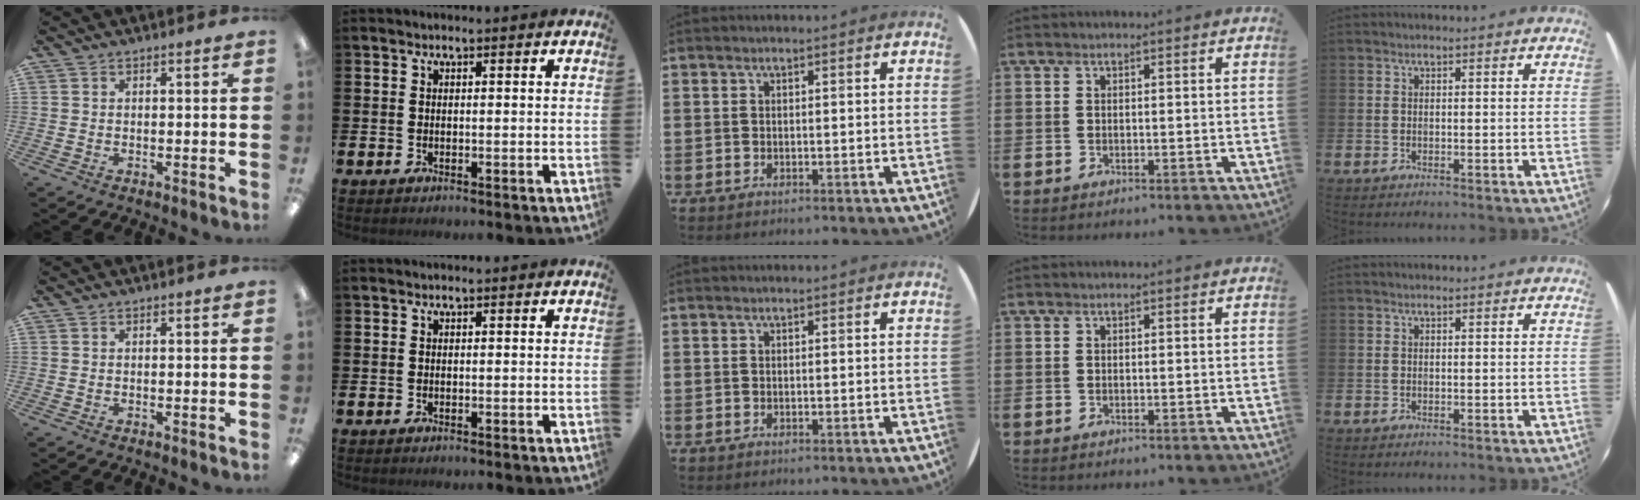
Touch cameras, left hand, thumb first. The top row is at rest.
{}